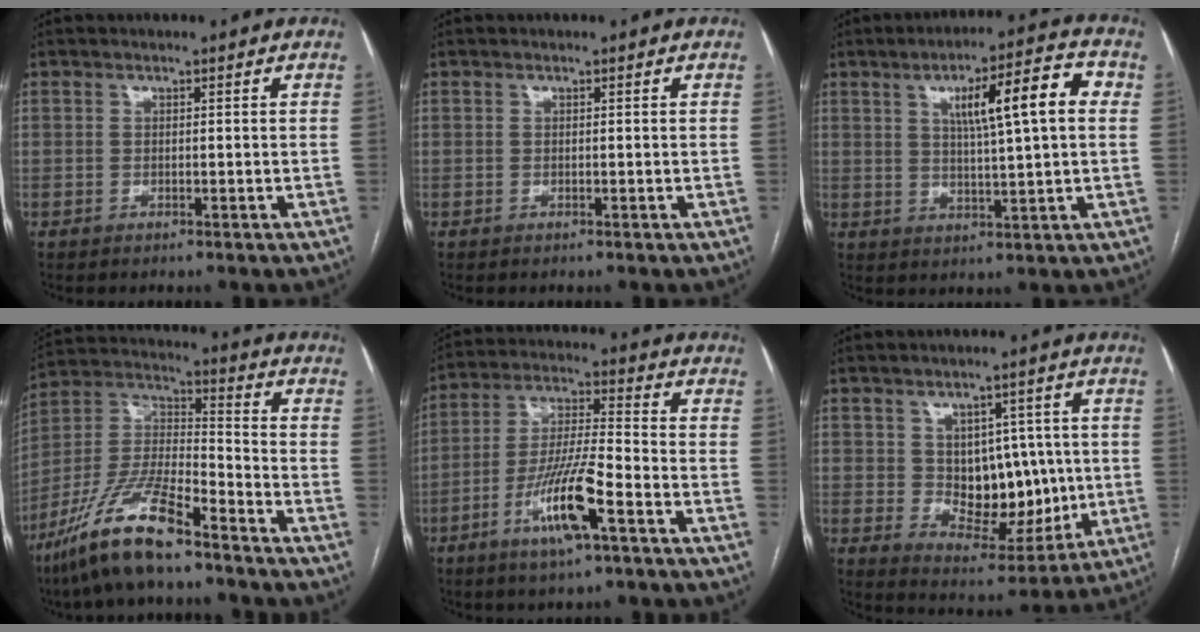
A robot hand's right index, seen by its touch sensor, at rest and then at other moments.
{"total": 0.0}
{"total": 11.4, "force": [3.0, 1.4, 10.9], "torque": [-0.165, 0.021, 0.044]}
{"total": 15.1, "force": [-10.8, 2.6, 10.2], "torque": [-0.214, -0.006, -0.201]}
{"total": 11.9, "force": [-5.6, 1.1, 10.4], "torque": [-0.201, -0.009, -0.105]}
{"total": 11.2, "force": [0.5, 7.2, 8.6], "torque": [-0.114, 0.012, 0.029]}